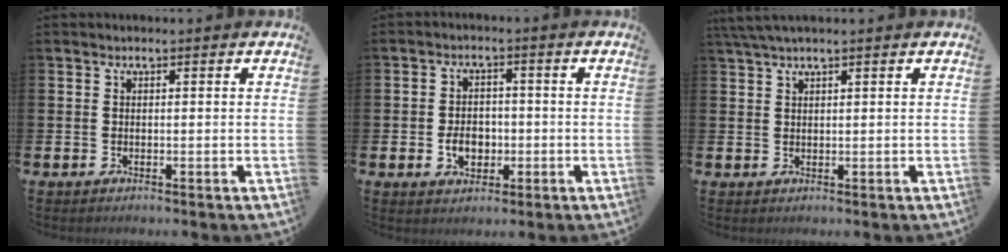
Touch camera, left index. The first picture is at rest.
{"total": 4.0, "force": [-1.0, 3.0, 2.5], "torque": [-0.027, -0.004, -0.025]}
{"total": 2.3, "force": [1.8, 0.0, 1.4], "torque": [-0.030, 0.004, 0.033]}